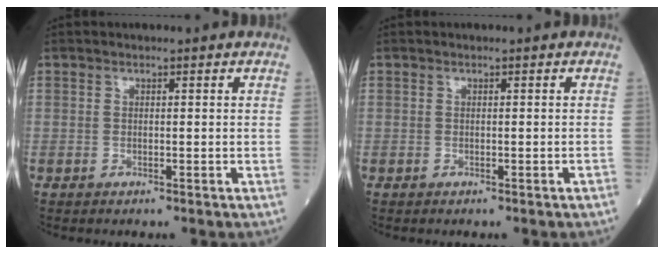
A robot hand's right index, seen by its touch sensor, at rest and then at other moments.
{"total": 0.0}